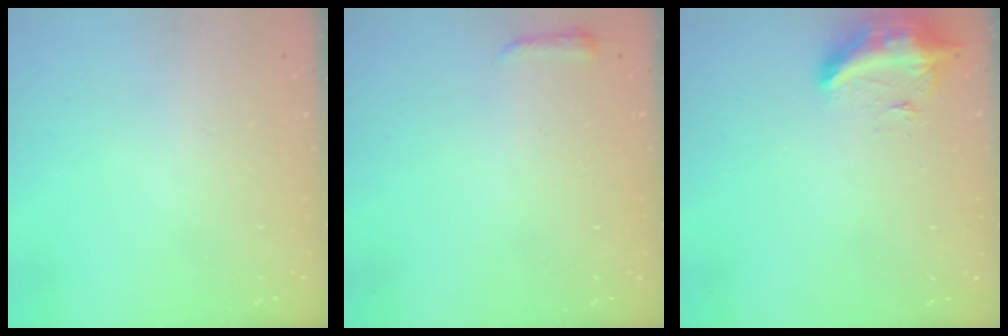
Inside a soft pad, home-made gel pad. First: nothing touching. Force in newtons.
{"total": 3.0, "press": 2.9, "slide": 0.6}
{"total": 9.5, "press": 9.4, "slide": 1.2}